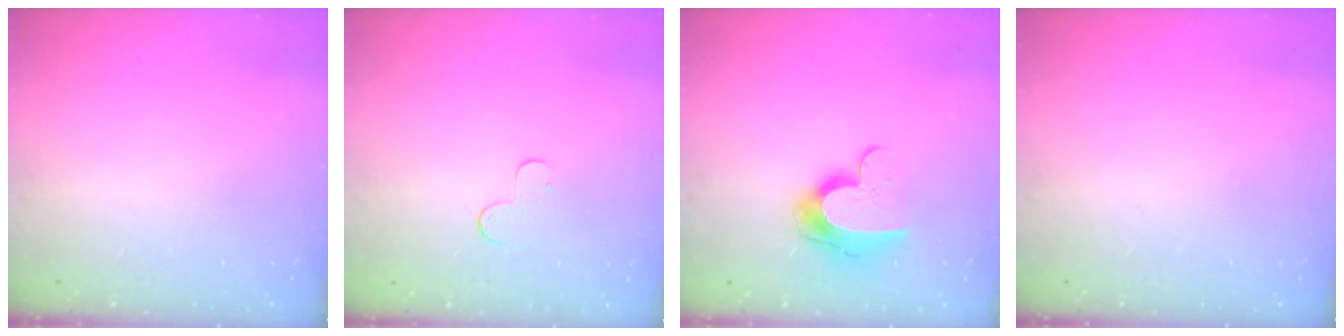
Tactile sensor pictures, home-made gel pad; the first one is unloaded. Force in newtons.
{"total": 4.8, "press": 4.8, "slide": 0.5}
{"total": 10.2, "press": 10.2, "slide": 0.5}
{"total": 0.0}